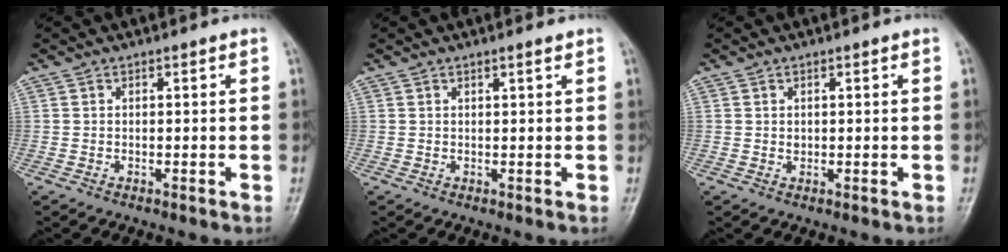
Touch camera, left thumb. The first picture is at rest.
{"total": 1.0, "force": [0.8, 0.1, 0.6], "torque": [-0.008, -0.005, 0.013]}
{"total": 0.8, "force": [0.4, 0.6, 0.3], "torque": [0.000, -0.002, 0.006]}